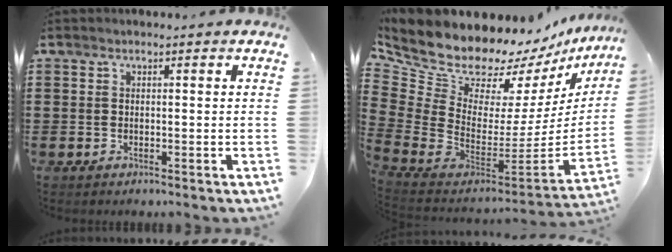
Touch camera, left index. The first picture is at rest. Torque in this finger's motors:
{"motor_torque": [2.14, 0.00, 1.05, 0.21]}